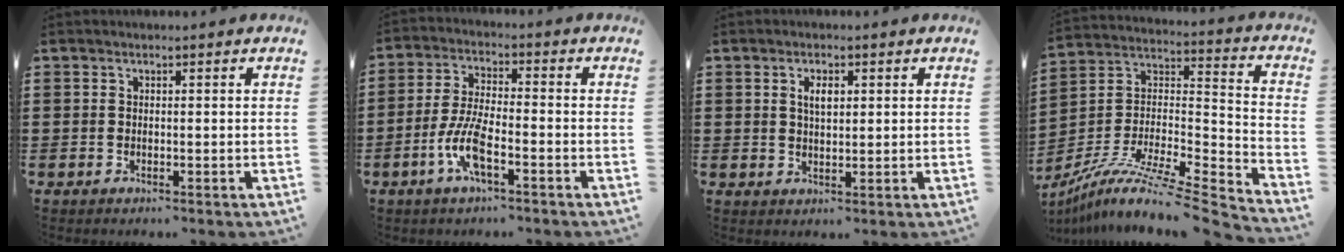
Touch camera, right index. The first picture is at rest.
{"total": 7.3, "force": [-3.2, 1.9, 6.3], "torque": [-0.148, -0.014, -0.065]}
{"total": 2.6, "force": [0.8, 1.2, 2.2], "torque": [-0.039, 0.003, 0.011]}
{"total": 8.9, "force": [-6.9, 0.6, 5.5], "torque": [-0.103, -0.013, -0.140]}